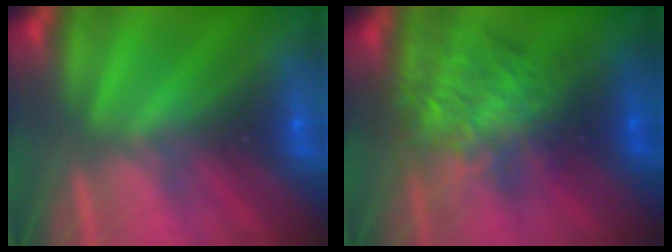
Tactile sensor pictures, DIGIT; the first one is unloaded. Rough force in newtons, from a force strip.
{"total": 7.3}